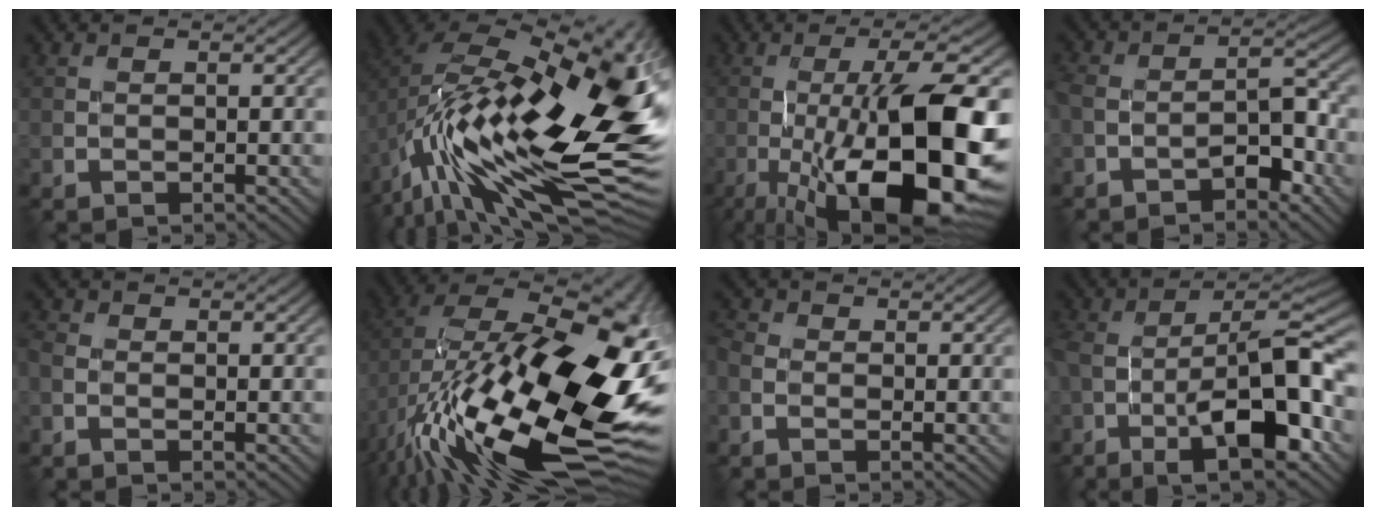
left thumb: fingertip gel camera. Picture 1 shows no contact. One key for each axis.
{"total": 19.7, "fx": -4.7, "fy": 9.0, "fz": 16.9, "tx": -0.320, "ty": -0.014, "tz": -0.080}
{"total": 18.7, "fx": -5.3, "fy": 5.7, "fz": 17.0, "tx": -0.271, "ty": 0.007, "tz": -0.084}
{"total": 6.2, "fx": -3.7, "fy": 2.6, "fz": 4.3, "tx": -0.069, "ty": 0.013, "tz": -0.069}
{"total": 1.5, "fx": -0.6, "fy": 1.0, "fz": 1.0, "tx": -0.024, "ty": 0.001, "tz": -0.020}
{"total": 21.4, "fx": -3.7, "fy": 10.1, "fz": 18.6, "tx": -0.335, "ty": -0.032, "tz": -0.060}
{"total": 1.9, "fx": -0.7, "fy": 1.3, "fz": 1.3, "tx": -0.030, "ty": 0.002, "tz": -0.024}
{"total": 14.2, "fx": -6.0, "fy": 4.8, "fz": 11.9, "tx": -0.190, "ty": 0.007, "tz": -0.103}